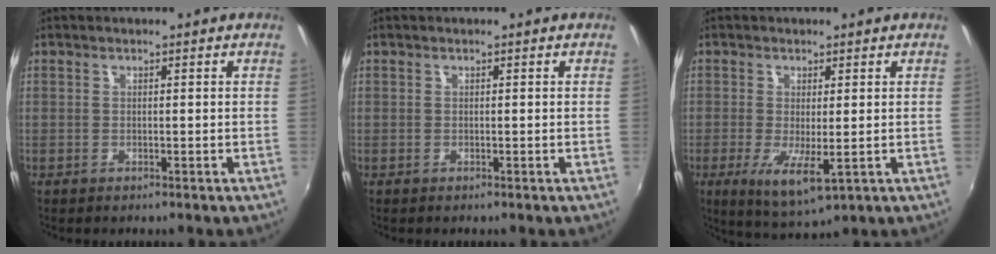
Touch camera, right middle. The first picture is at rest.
{"total": 0.0}
{"total": 6.8, "force": [-1.6, 1.9, 6.4], "torque": [-0.125, -0.025, -0.022]}